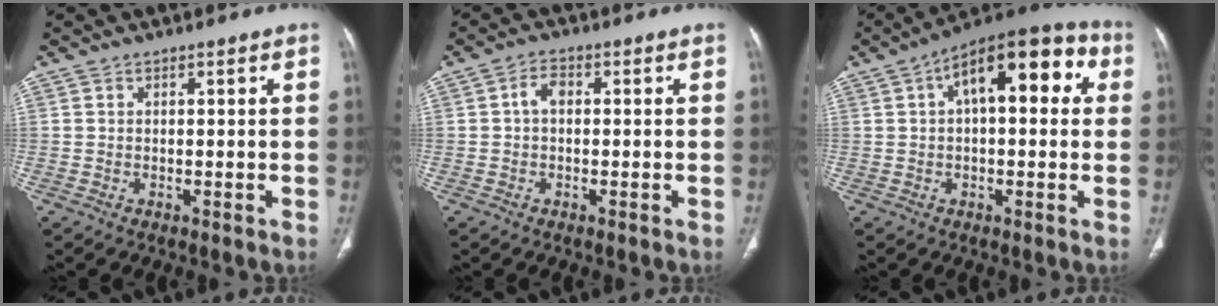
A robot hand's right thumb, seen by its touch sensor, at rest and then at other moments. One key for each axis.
{"total": 2.7, "fx": 0.0, "fy": 1.8, "fz": 2.1, "tx": -0.032, "ty": 0.011, "tz": -0.005}
{"total": 16.8, "fx": 4.6, "fy": 7.7, "fz": 14.2, "tx": -0.171, "ty": 0.041, "tz": 0.060}